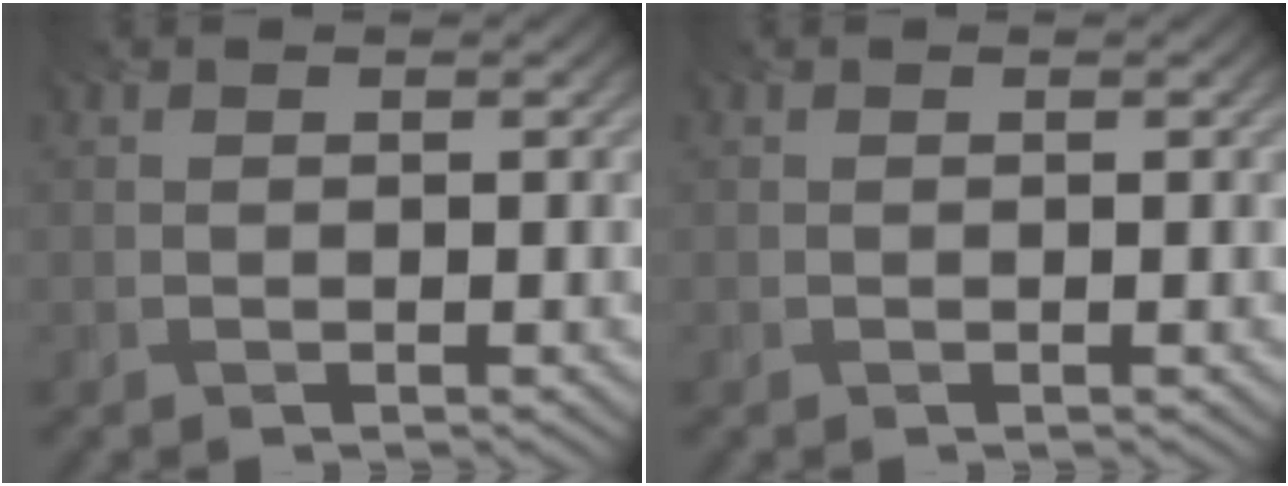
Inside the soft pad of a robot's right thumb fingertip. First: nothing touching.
{"total": 0.0}